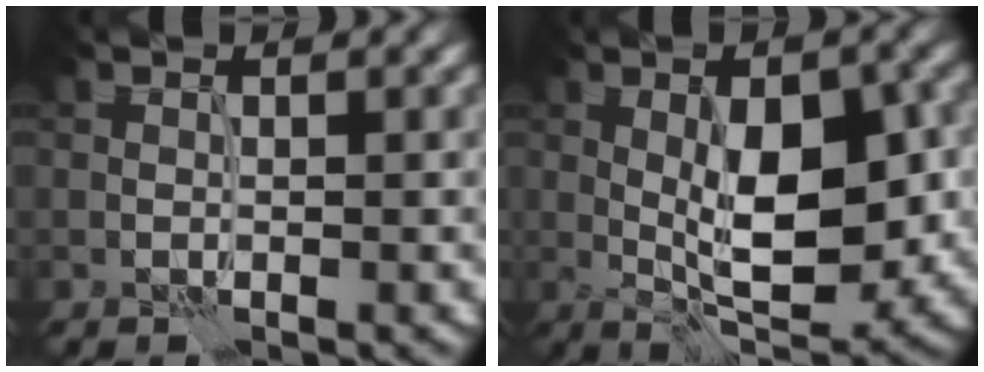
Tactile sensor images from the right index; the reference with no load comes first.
{"total": 9.4, "force": [-0.3, 3.9, 8.5], "torque": [-0.129, 0.000, -0.002]}